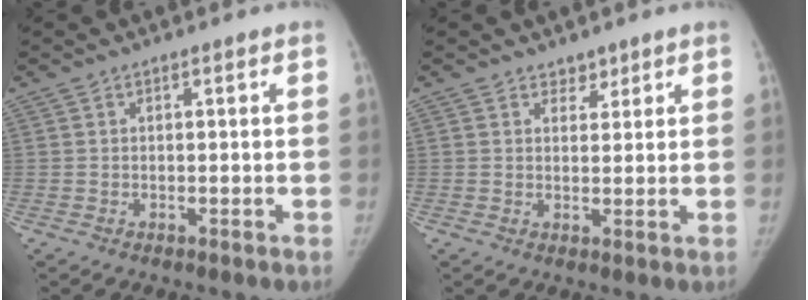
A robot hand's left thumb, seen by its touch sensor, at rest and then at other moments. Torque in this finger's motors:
{"motor_torque": [-0.13, -0.03, -0.09, 0.28, -0.01]}